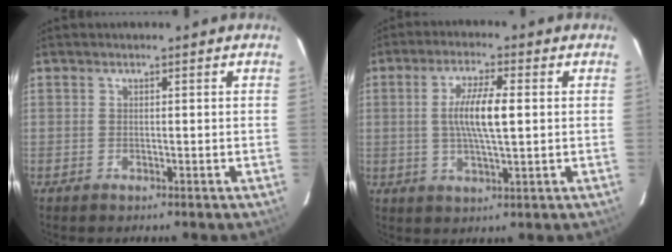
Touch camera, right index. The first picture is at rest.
{"total": 7.9, "force": [0.8, 1.4, 7.7], "torque": [-0.144, 0.002, 0.013]}